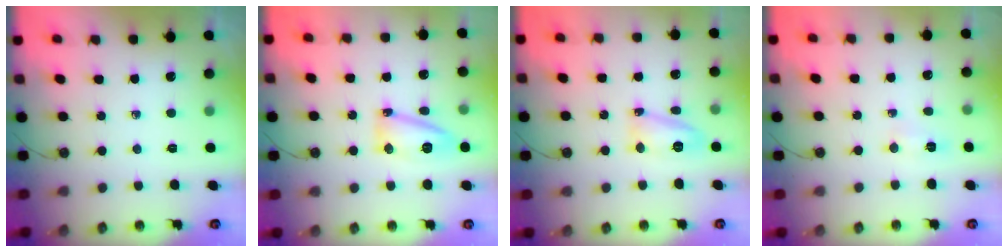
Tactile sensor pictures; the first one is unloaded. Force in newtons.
{"total": 10.3, "press": 10.3, "slide": 0.7}
{"total": 11.5, "press": 11.5, "slide": 0.9}
{"total": 2.6, "press": 2.6, "slide": 0.3}